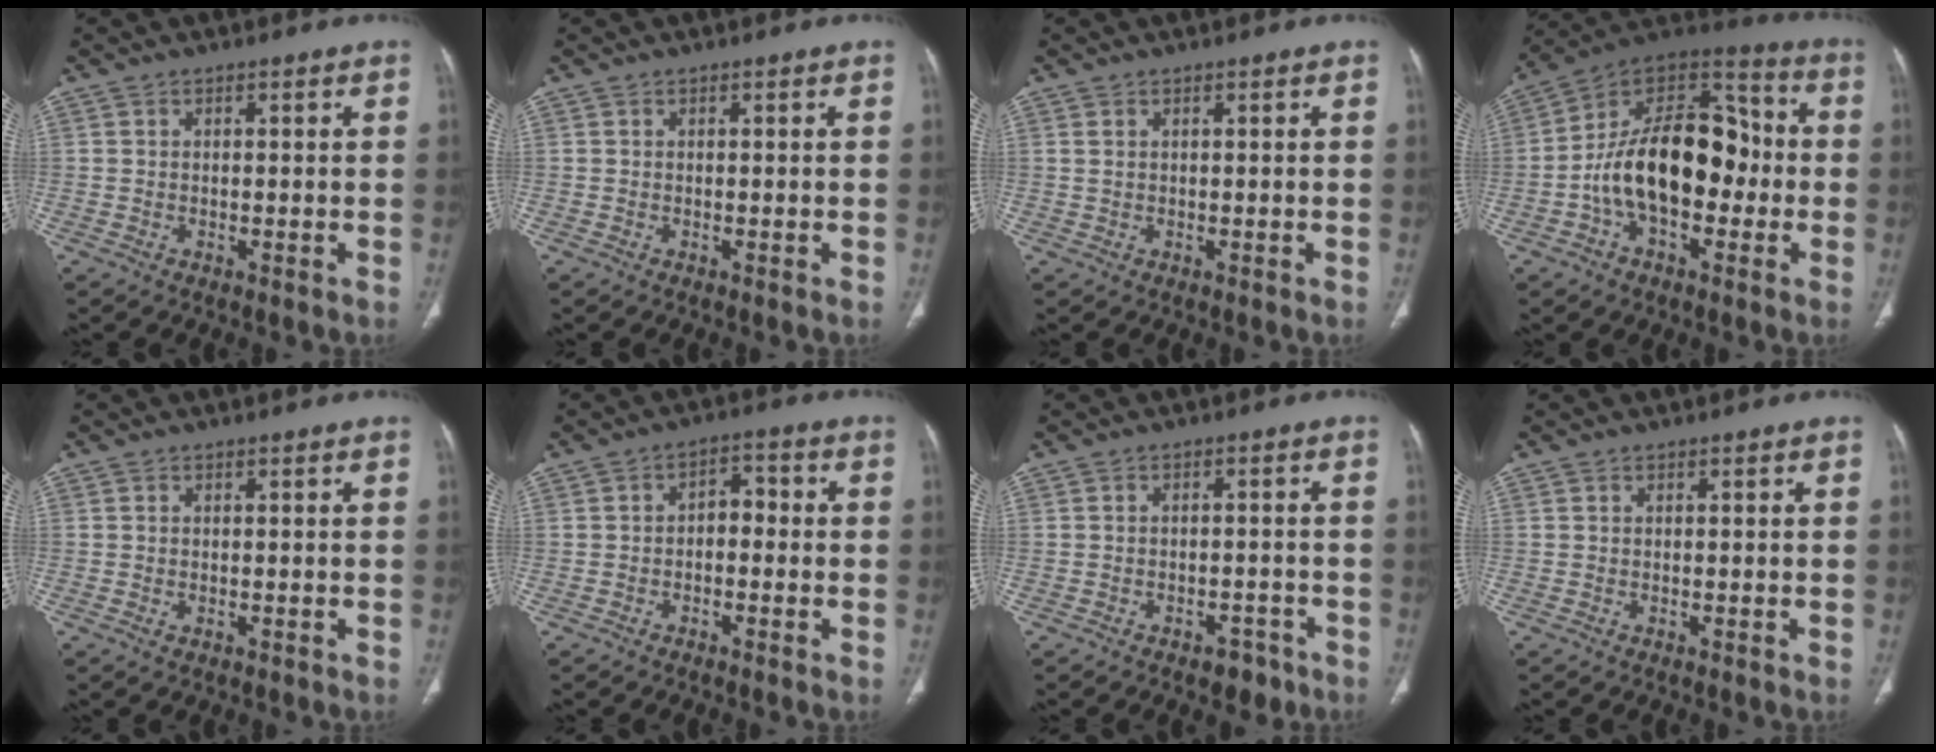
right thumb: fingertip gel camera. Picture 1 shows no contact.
{"total": 0.0}
{"total": 0.7, "force": [0.3, 0.3, 0.5], "torque": [-0.012, 0.009, 0.011]}
{"total": 21.2, "force": [-2.6, 12.6, 16.8], "torque": [-0.253, 0.049, -0.049]}
{"total": 0.7, "force": [-0.2, 0.5, 0.5], "torque": [-0.014, 0.003, 0.000]}
{"total": 4.1, "force": [-0.6, 2.7, 3.0], "torque": [-0.031, 0.022, -0.021]}
{"total": 3.9, "force": [-2.6, 2.3, 1.8], "torque": [-0.012, 0.017, -0.029]}
{"total": 0.0}